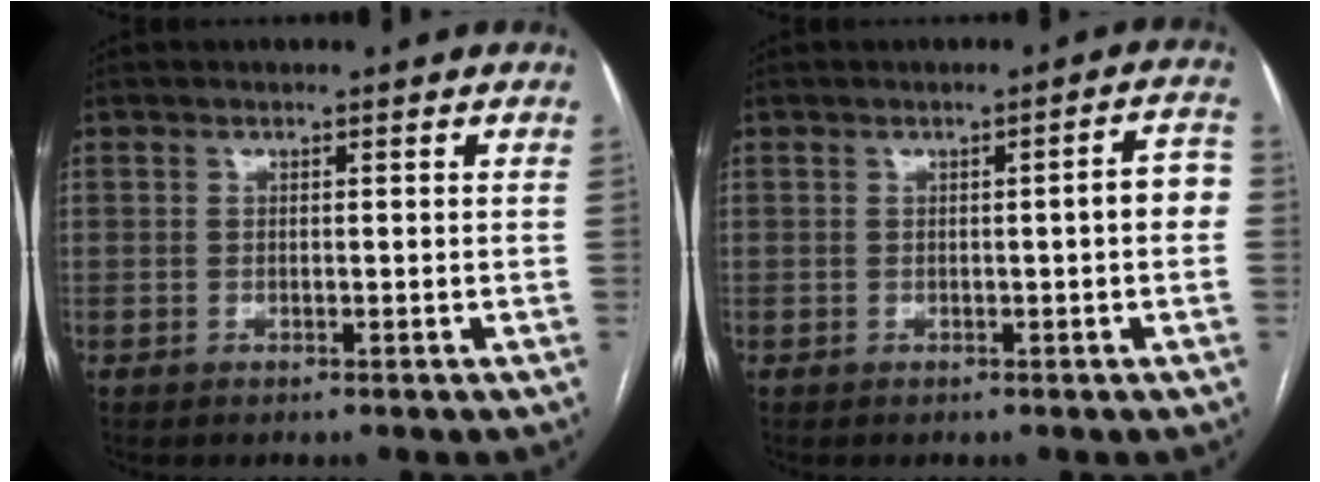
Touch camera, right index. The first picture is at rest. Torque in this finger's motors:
{"motor_torque": [0.63, 0.10, 0.21, 0.05]}